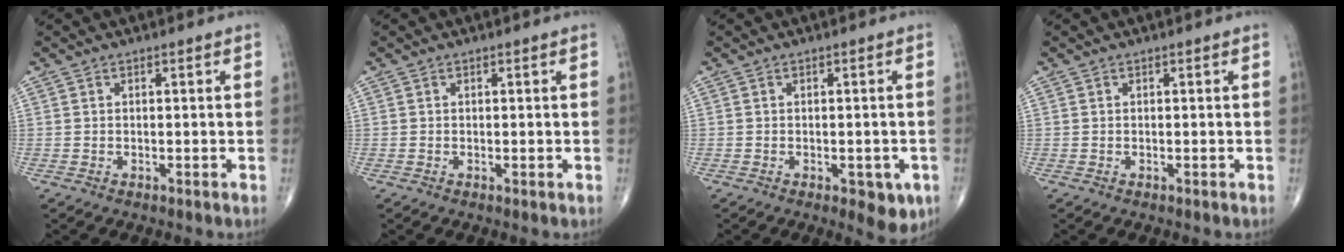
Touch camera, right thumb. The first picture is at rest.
{"total": 0.0}
{"total": 5.3, "force": [-2.1, 2.5, 4.2], "torque": [-0.033, -0.003, -0.020]}
{"total": 0.0}